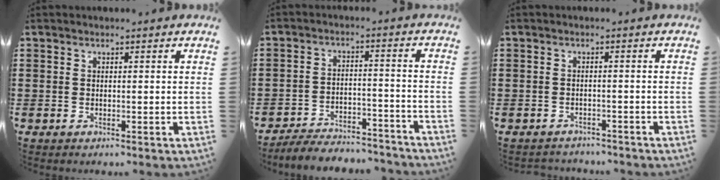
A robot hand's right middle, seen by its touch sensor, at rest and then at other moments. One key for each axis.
{"total": 4.9, "fx": -4.8, "fy": 0.2, "fz": 0.7, "tx": -0.012, "ty": 0.008, "tz": -0.097}
{"total": 1.1, "fx": -1.0, "fy": -0.2, "fz": -0.3, "tx": 0.003, "ty": 0.000, "tz": -0.024}